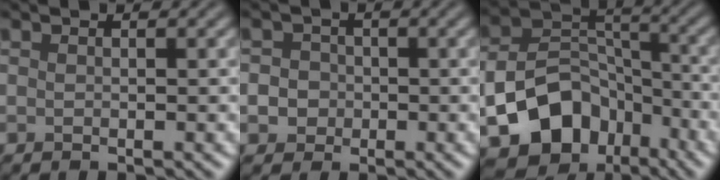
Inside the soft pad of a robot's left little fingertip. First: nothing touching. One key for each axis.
{"total": 2.9, "fx": 0.0, "fy": 2.7, "fz": 1.1, "tx": 0.009, "ty": 0.012, "tz": -0.020}
{"total": 10.8, "fx": -5.0, "fy": 7.6, "fz": 5.7, "tx": -0.102, "ty": -0.013, "tz": -0.084}